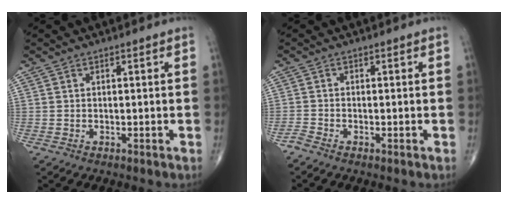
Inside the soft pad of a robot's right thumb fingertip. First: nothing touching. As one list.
[{"total": 1.4, "force": [-1.2, 0.2, 0.7], "torque": [-0.023, 0.000, -0.029]}]